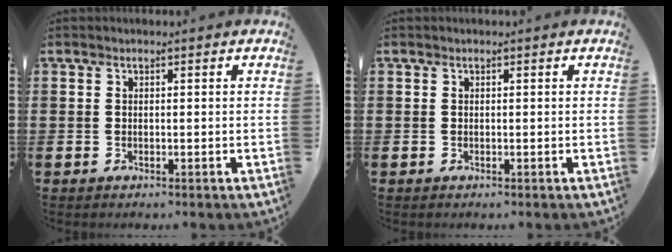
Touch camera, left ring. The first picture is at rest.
{"total": 0.0}